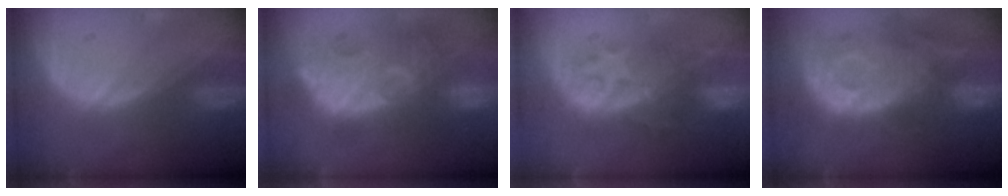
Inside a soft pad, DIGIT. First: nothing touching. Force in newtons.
{"total": 12.2, "press": 11.8, "slide": 3.1}
{"total": 9.4, "press": 8.7, "slide": 3.5}
{"total": 12.3, "press": 10.9, "slide": 5.6}